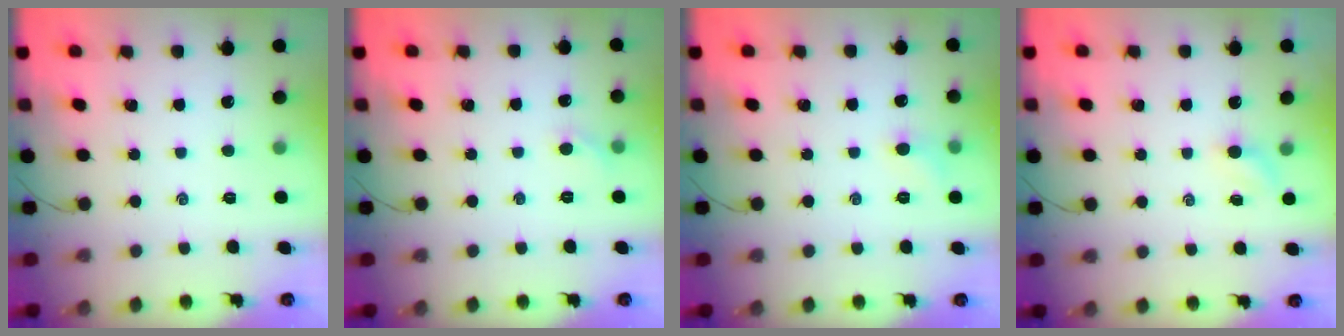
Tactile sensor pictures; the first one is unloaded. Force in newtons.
{"total": 3.2, "press": 3.0, "slide": 1.2}
{"total": 4.7, "press": 4.4, "slide": 1.5}
{"total": 2.6, "press": 2.4, "slide": 0.8}